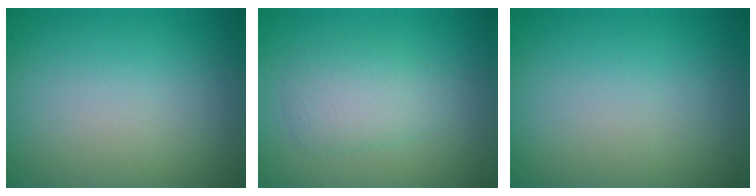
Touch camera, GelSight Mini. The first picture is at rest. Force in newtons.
{"total": 2.4, "press": 2.4, "slide": 0.1}
{"total": 0.0}